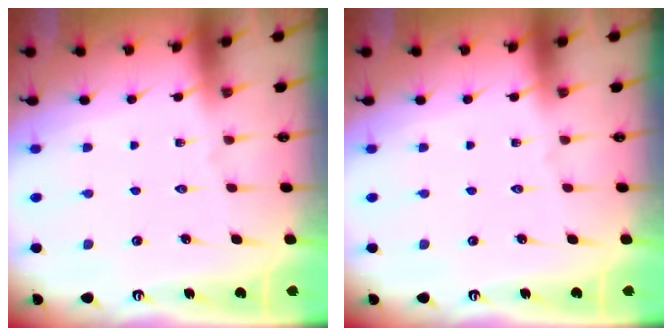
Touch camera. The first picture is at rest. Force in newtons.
{"total": 0.0}